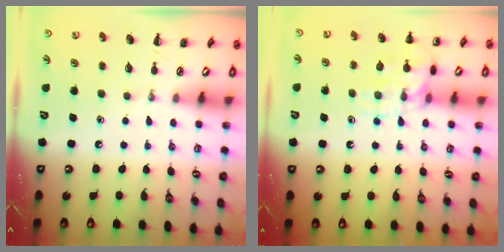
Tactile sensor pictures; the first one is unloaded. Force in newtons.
{"total": 14.2, "press": 14.2, "slide": 1.1}